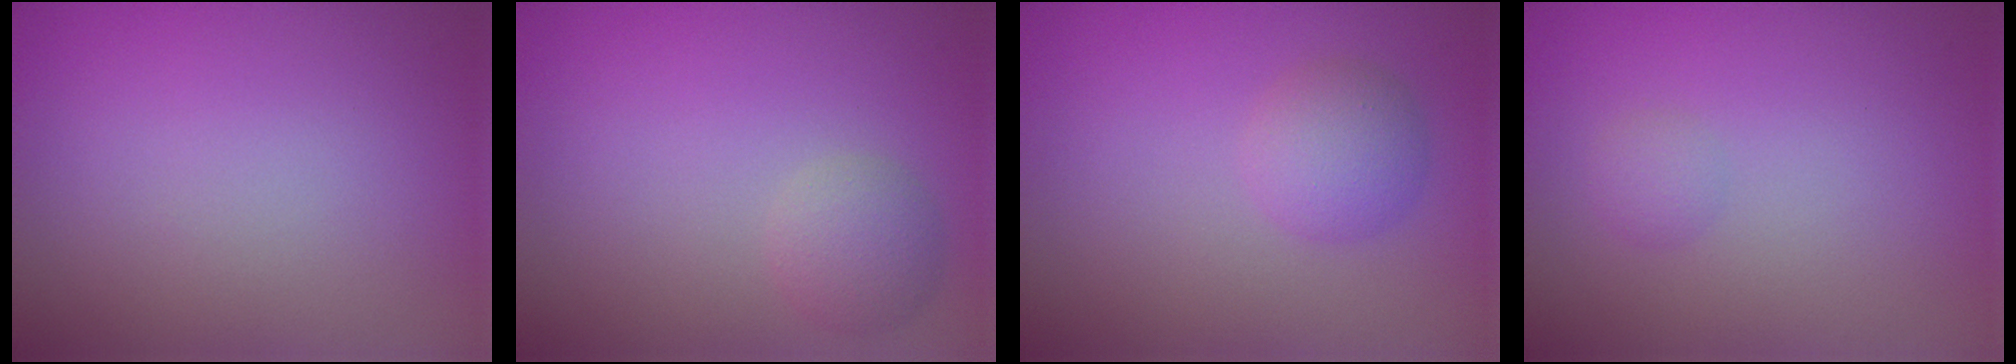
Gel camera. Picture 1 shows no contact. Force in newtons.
{"total": 2.2, "press": 2.2, "slide": 0.1}
{"total": 2.5, "press": 2.5, "slide": 0.1}
{"total": 1.0, "press": 1.0, "slide": 0.1}